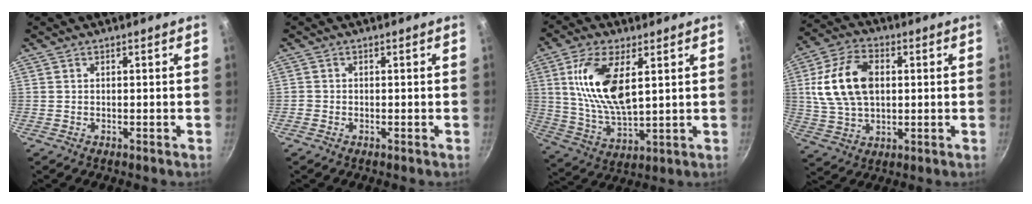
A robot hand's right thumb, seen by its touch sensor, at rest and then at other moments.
{"total": 0.6, "force": [-0.3, 0.5, 0.1], "torque": [-0.001, 0.002, -0.008]}
{"total": 14.5, "force": [4.1, 6.5, 12.3], "torque": [-0.237, -0.018, 0.085]}
{"total": 14.8, "force": [2.4, 9.7, 11.0], "torque": [-0.194, 0.006, 0.045]}